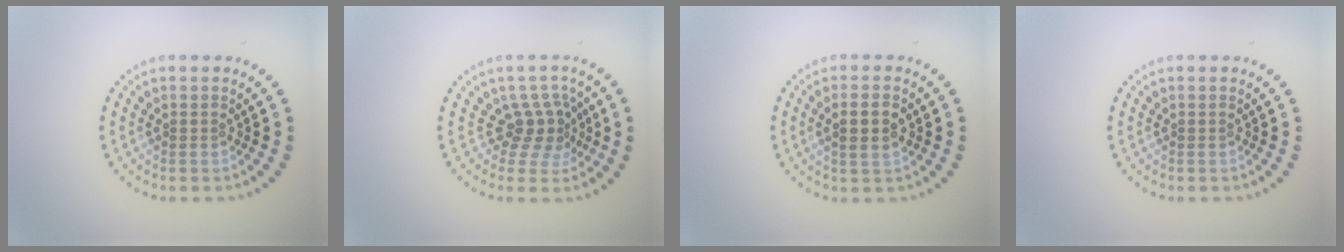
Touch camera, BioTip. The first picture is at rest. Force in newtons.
{"total": 2.9, "press": 2.0, "slide": 2.1}
{"total": 2.6, "press": 2.5, "slide": 0.7}
{"total": 0.0}